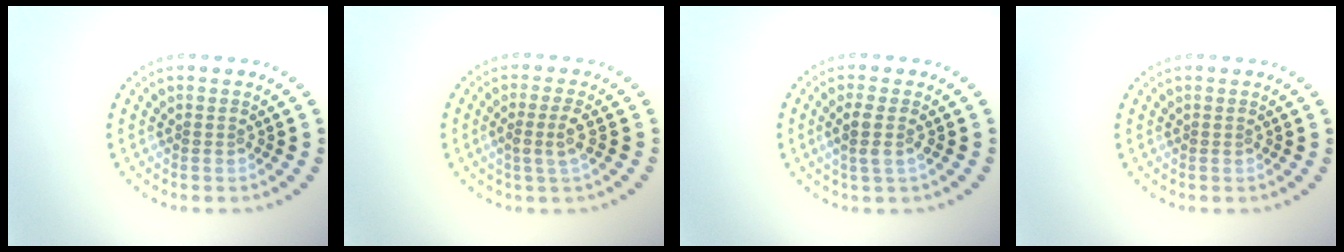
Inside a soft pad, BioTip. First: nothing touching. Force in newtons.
{"total": 2.0, "press": 1.6, "slide": 1.2}
{"total": 2.0, "press": 1.6, "slide": 1.1}
{"total": 0.0}